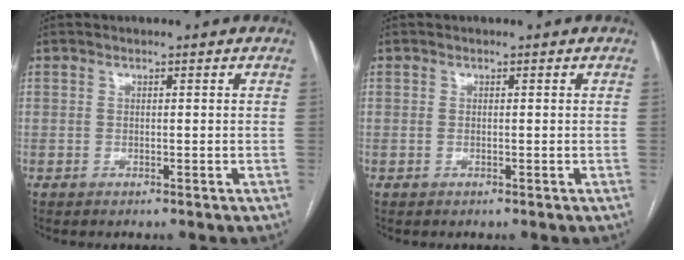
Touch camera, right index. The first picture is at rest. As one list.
[{"total": 0.0}]